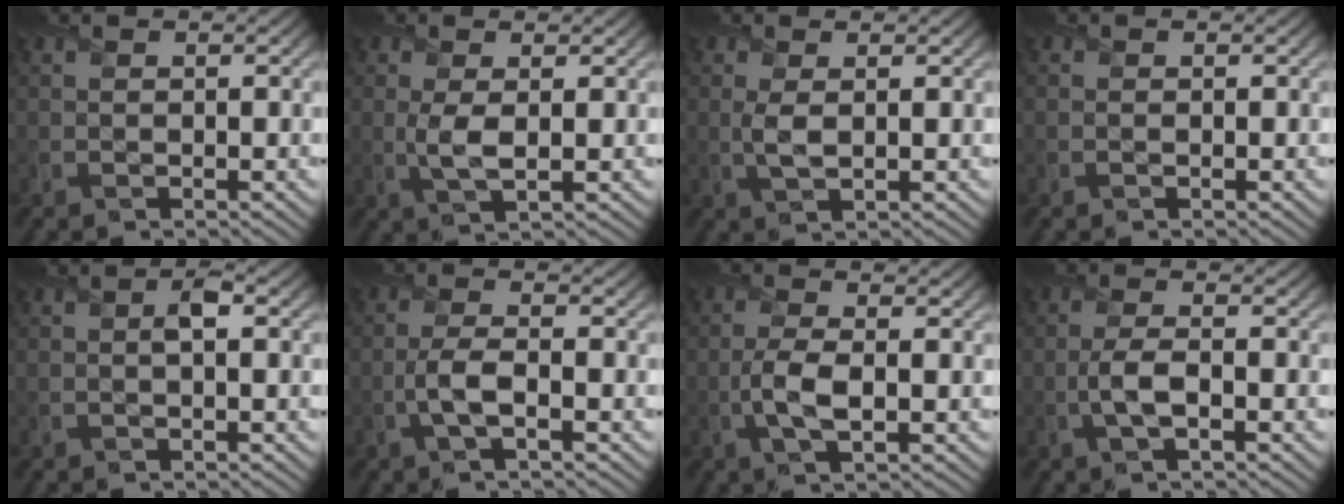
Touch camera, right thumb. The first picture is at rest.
{"total": 3.2, "force": [0.4, 1.3, 2.9], "torque": [-0.070, -0.002, 0.008]}
{"total": 2.4, "force": [0.5, 1.0, 2.1], "torque": [-0.056, 0.000, 0.010]}
{"total": 0.0}
{"total": 1.4, "force": [0.0, 0.5, 1.3], "torque": [-0.024, 0.007, -0.005]}
{"total": 3.9, "force": [-1.4, 1.2, 3.4], "torque": [-0.080, 0.004, -0.035]}
{"total": 4.3, "force": [-0.9, 1.6, 3.9], "torque": [-0.093, 0.000, -0.025]}
{"total": 3.5, "force": [-1.1, 1.2, 3.2], "torque": [-0.075, 0.000, -0.027]}